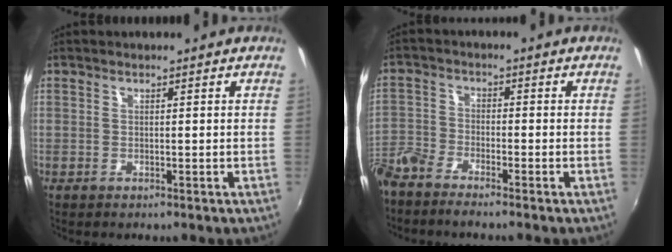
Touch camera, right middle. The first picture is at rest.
{"total": 5.9, "force": [-5.3, 1.3, 2.4], "torque": [-0.071, -0.008, -0.114]}